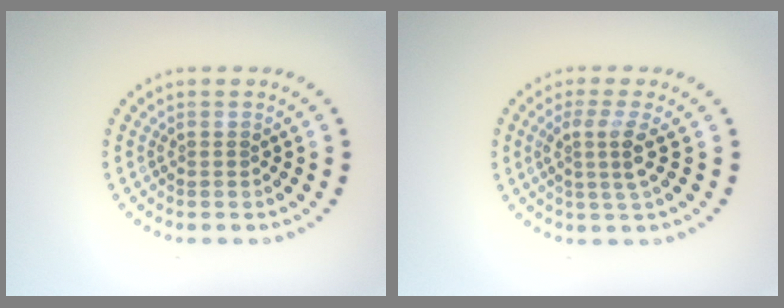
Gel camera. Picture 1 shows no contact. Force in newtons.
{"total": 2.7, "press": 2.0, "slide": 1.8}